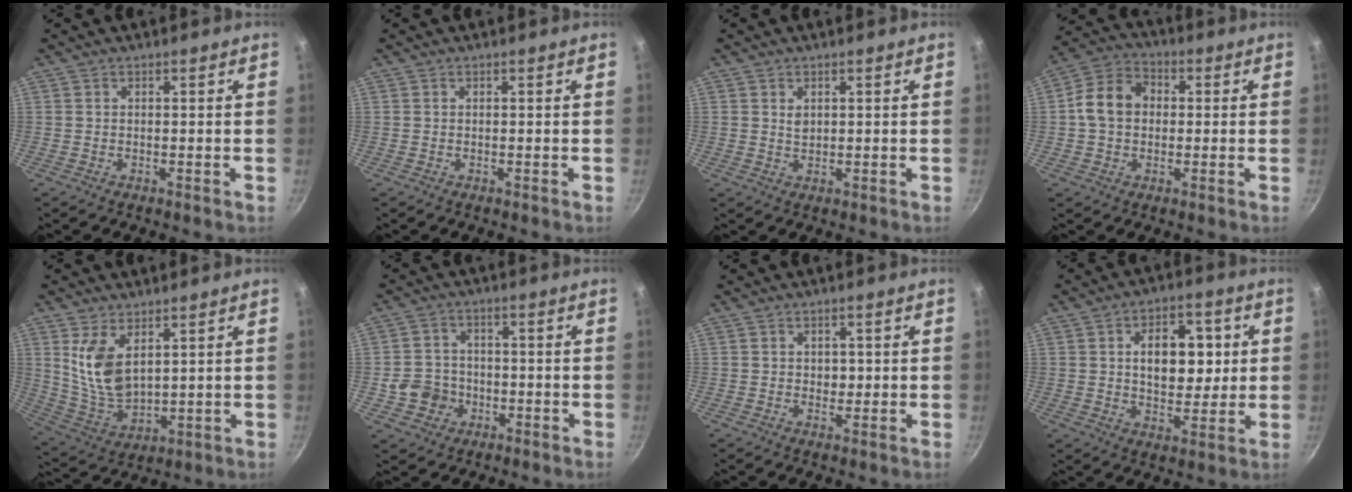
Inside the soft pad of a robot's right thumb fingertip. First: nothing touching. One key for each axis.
{"total": 0.0}
{"total": 1.5, "fx": 0.6, "fy": 1.0, "fz": 0.9, "tx": -0.009, "ty": -0.007, "tz": 0.014}
{"total": 9.9, "fx": 0.5, "fy": 7.7, "fz": 6.2, "tx": -0.102, "ty": 0.028, "tz": -0.003}
{"total": 10.4, "fx": 4.0, "fy": 5.5, "fz": 7.9, "tx": -0.141, "ty": -0.026, "tz": 0.097}
{"total": 6.6, "fx": -1.9, "fy": 6.0, "fz": 2.0, "tx": -0.008, "ty": 0.017, "tz": -0.032}
{"total": 2.1, "fx": 0.3, "fy": 1.7, "fz": 1.2, "tx": 0.001, "ty": 0.000, "tz": 0.004}
{"total": 12.2, "fx": 2.2, "fy": 7.6, "fz": 9.3, "tx": -0.091, "ty": -0.001, "tz": 0.034}